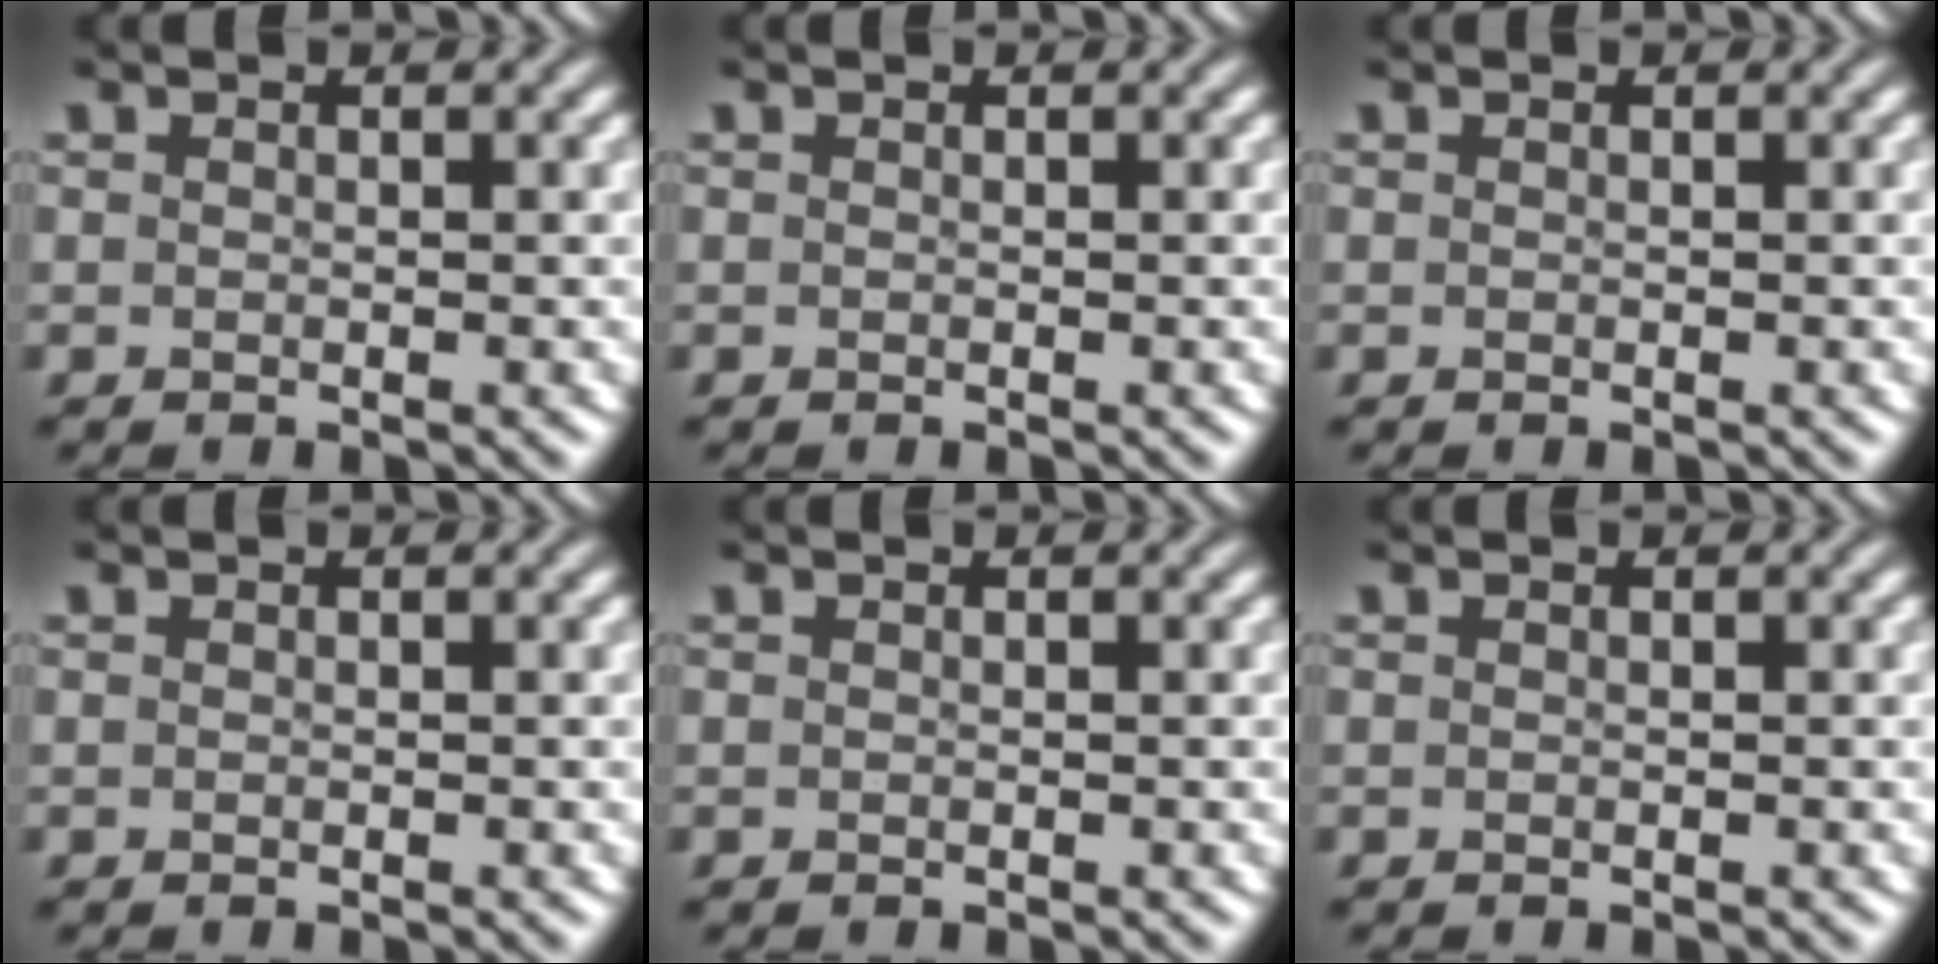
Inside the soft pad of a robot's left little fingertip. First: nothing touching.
{"total": 0.0}
{"total": 0.0}
{"total": 0.0}
{"total": 0.0}
{"total": 0.0}